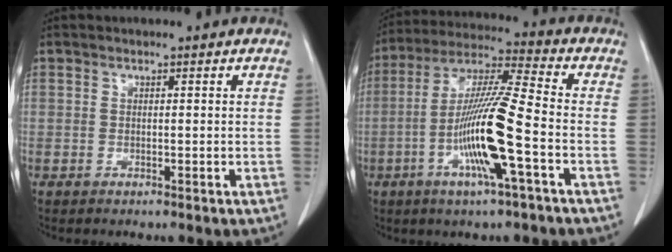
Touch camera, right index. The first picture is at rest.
{"total": 14.2, "force": [-4.3, 0.1, 13.5], "torque": [-0.271, -0.004, -0.083]}